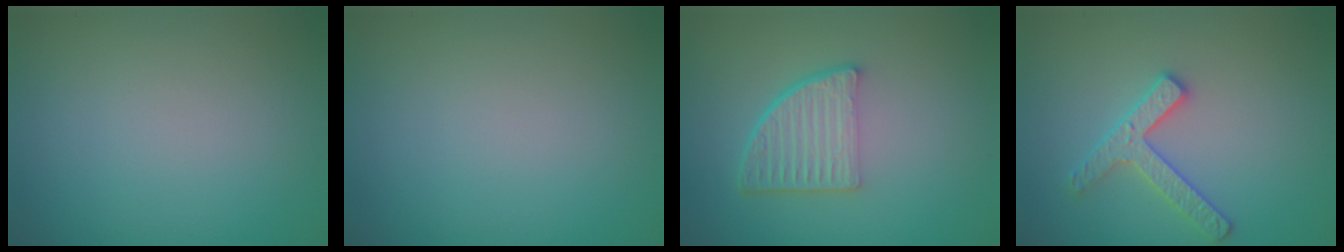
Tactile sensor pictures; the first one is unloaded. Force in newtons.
{"total": 0.0}
{"total": 4.9, "press": 3.3, "slide": 3.6}
{"total": 2.6, "press": 2.5, "slide": 0.4}